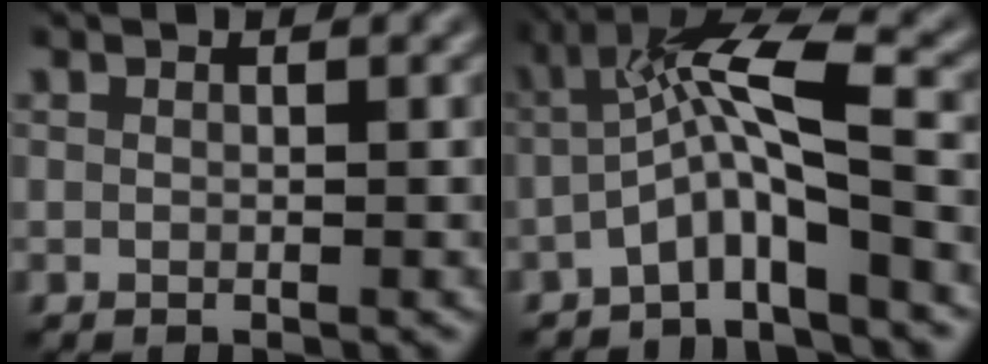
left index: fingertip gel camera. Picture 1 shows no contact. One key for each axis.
{"total": 6.1, "fx": -1.9, "fy": 1.2, "fz": 5.6, "tx": -0.104, "ty": 0.020, "tz": -0.047}